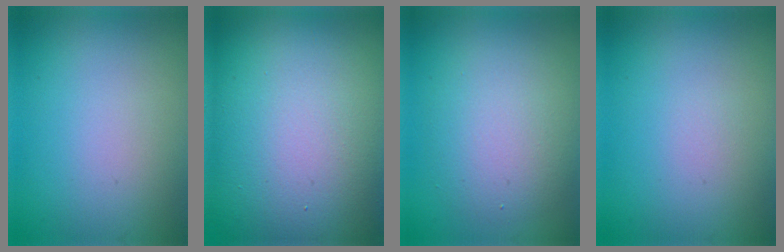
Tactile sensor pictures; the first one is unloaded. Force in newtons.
{"total": 22.6, "press": 22.5, "slide": 0.6}
{"total": 5.1, "press": 5.1, "slide": 0.3}
{"total": 0.0}